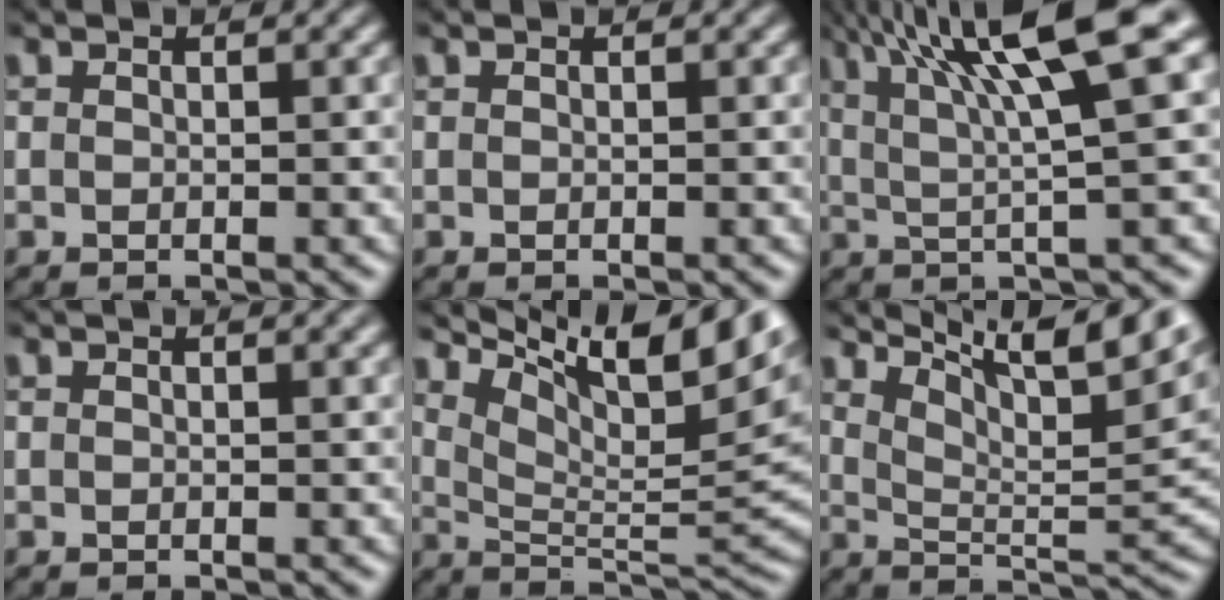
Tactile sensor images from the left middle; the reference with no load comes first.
{"total": 0.0}
{"total": 10.9, "force": [4.8, 1.8, 9.7], "torque": [-0.140, 0.020, 0.078]}
{"total": 1.2, "force": [0.8, 0.4, 0.8], "torque": [-0.006, 0.004, 0.008]}
{"total": 13.0, "force": [8.1, 3.6, 9.5], "torque": [-0.152, 0.017, 0.145]}
{"total": 11.6, "force": [7.8, 2.8, 8.1], "torque": [-0.124, 0.011, 0.128]}